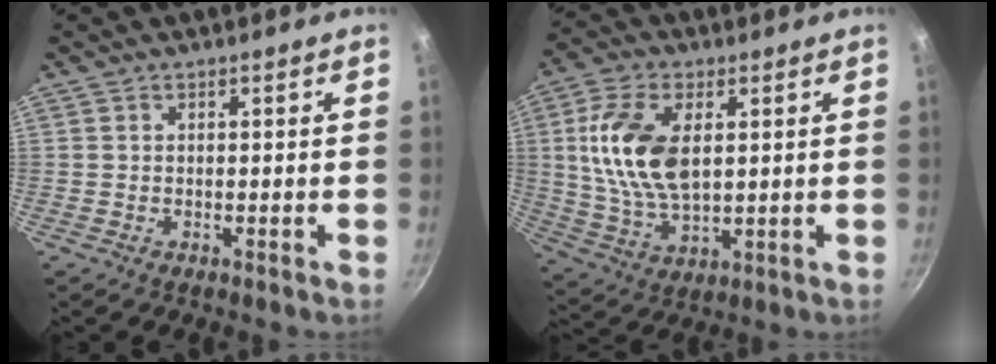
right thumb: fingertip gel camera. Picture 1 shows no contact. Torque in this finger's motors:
{"motor_torque": [-0.70, 1.42, 1.50, -0.01, 0.49]}